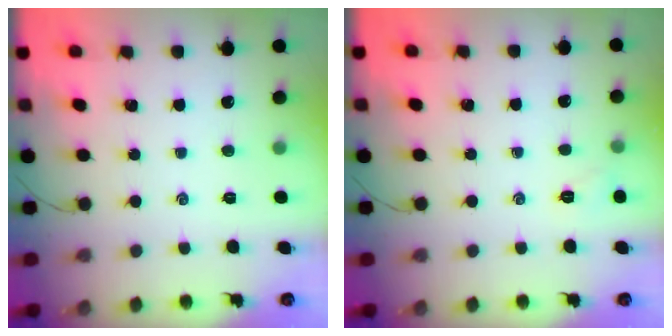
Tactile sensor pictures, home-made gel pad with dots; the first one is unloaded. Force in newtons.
{"total": 4.2, "press": 4.1, "slide": 1.2}